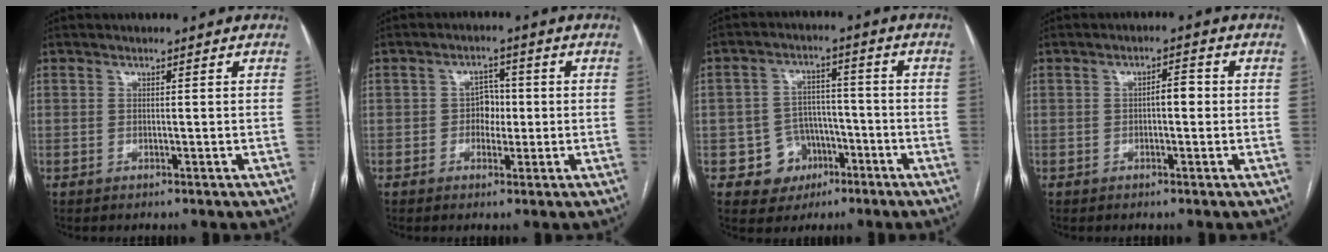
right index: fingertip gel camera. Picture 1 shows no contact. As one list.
[{"total": 3.3, "force": [-0.3, 2.5, 2.1], "torque": [-0.022, 0.010, -0.008]}, {"total": 7.0, "force": [-3.0, 6.2, 1.0], "torque": [-0.003, 0.017, -0.037]}, {"total": 2.7, "force": [-0.1, 1.0, 2.5], "torque": [-0.034, 0.013, -0.003]}]